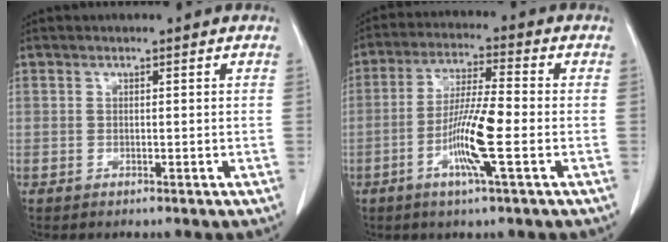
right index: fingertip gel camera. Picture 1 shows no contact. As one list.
[{"total": 9.8, "force": [-2.8, 0.0, 9.4], "torque": [-0.183, -0.009, -0.059]}]